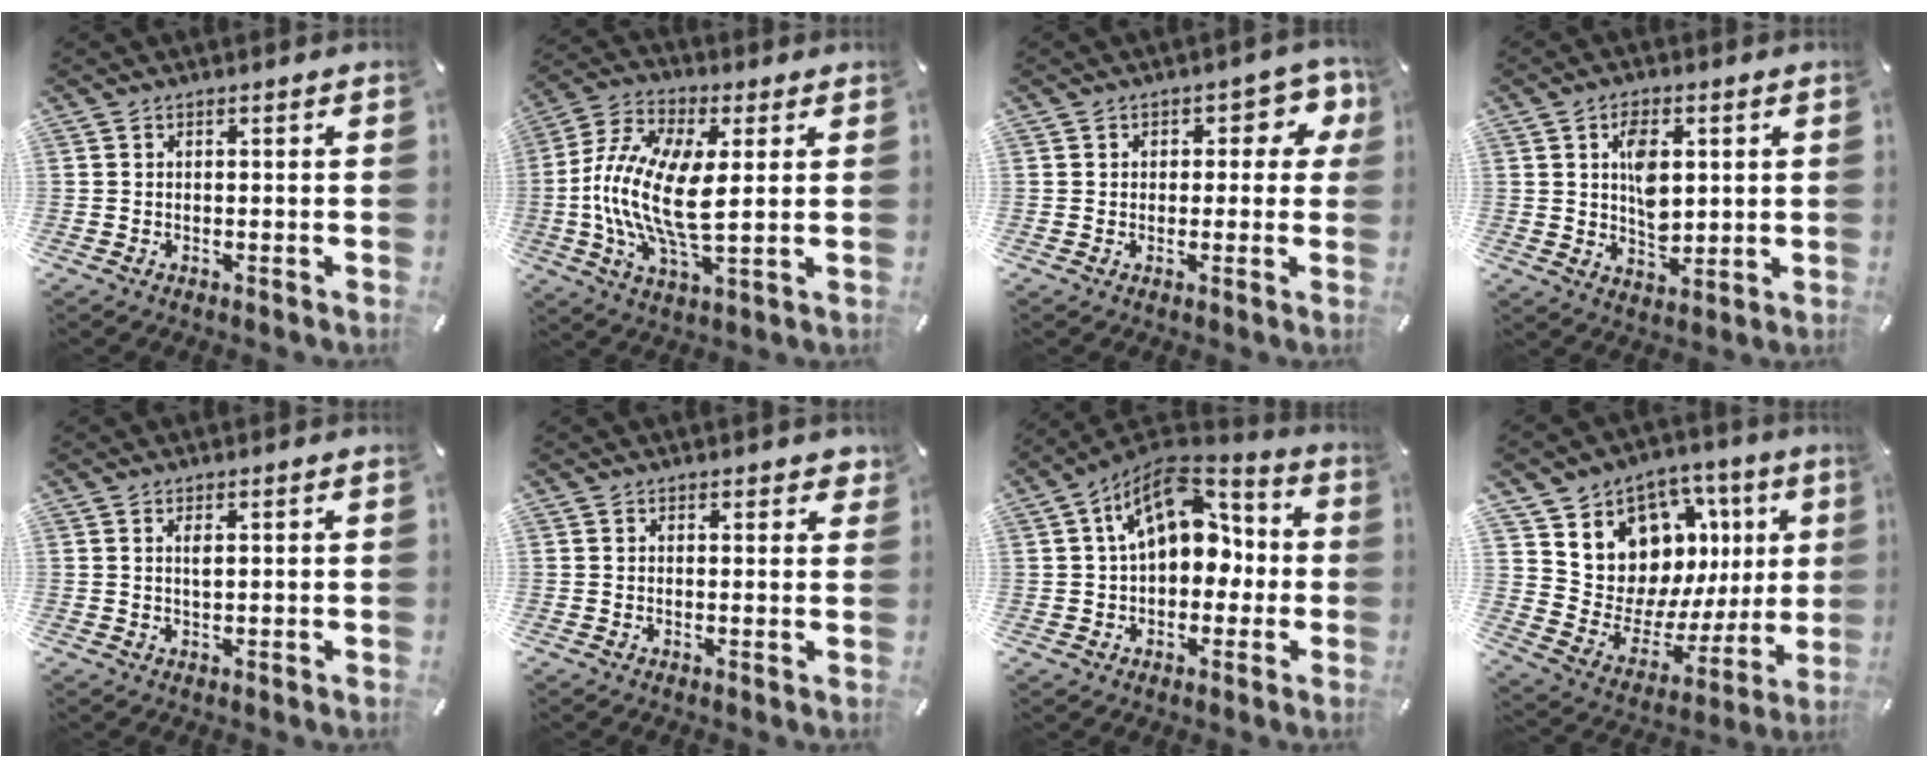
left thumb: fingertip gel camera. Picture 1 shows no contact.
{"total": 15.9, "force": [0.6, 6.7, 14.4], "torque": [-0.318, -0.015, 0.006]}
{"total": 5.6, "force": [1.7, 4.0, 3.6], "torque": [-0.036, -0.002, 0.024]}
{"total": 8.1, "force": [1.8, 5.1, 6.0], "torque": [-0.092, -0.007, 0.025]}
{"total": 1.7, "force": [0.6, 0.5, 1.5], "torque": [-0.032, 0.001, 0.009]}
{"total": 1.5, "force": [1.2, 0.8, 0.5], "torque": [0.005, -0.005, 0.019]}
{"total": 16.4, "force": [4.5, 10.8, 11.5], "torque": [-0.188, -0.019, 0.082]}
{"total": 10.9, "force": [5.6, 9.0, 2.8], "torque": [-0.045, -0.083, 0.110]}